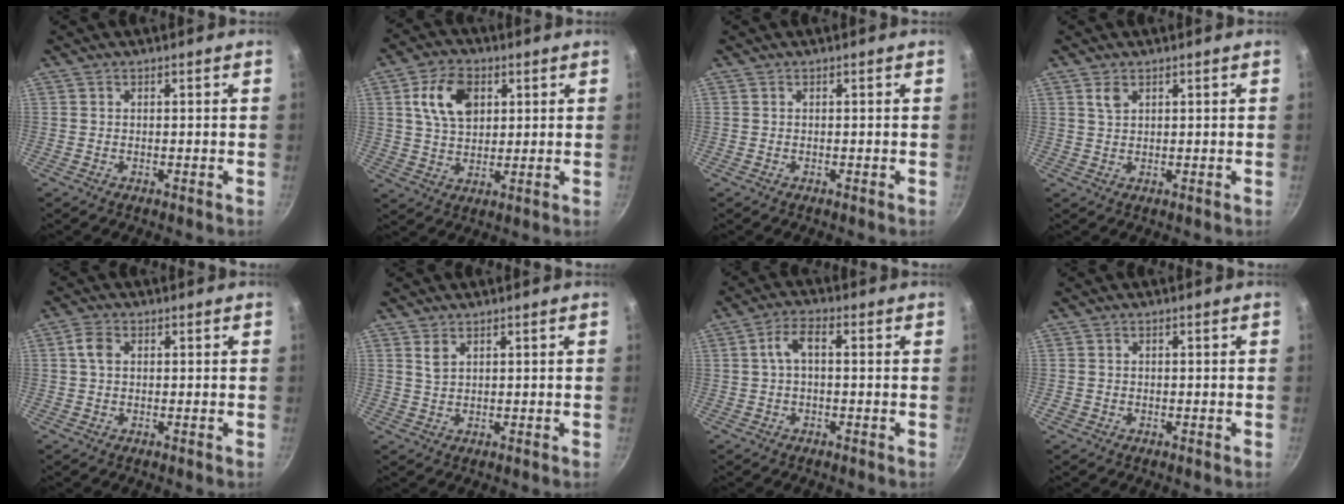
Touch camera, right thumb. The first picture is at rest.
{"total": 10.2, "force": [3.2, 6.7, 6.9], "torque": [-0.107, -0.002, 0.056]}
{"total": 0.0}
{"total": 2.2, "force": [1.2, 1.2, 1.4], "torque": [-0.025, -0.005, 0.025]}
{"total": 3.0, "force": [0.5, 2.1, 2.1], "torque": [-0.041, 0.006, 0.005]}
{"total": 2.1, "force": [1.2, 1.1, 1.3], "torque": [-0.025, -0.006, 0.026]}
{"total": 4.6, "force": [0.3, 2.2, 4.0], "torque": [-0.085, 0.020, 0.002]}
{"total": 0.8, "force": [-0.3, 0.7, -0.1], "torque": [0.000, 0.001, -0.003]}